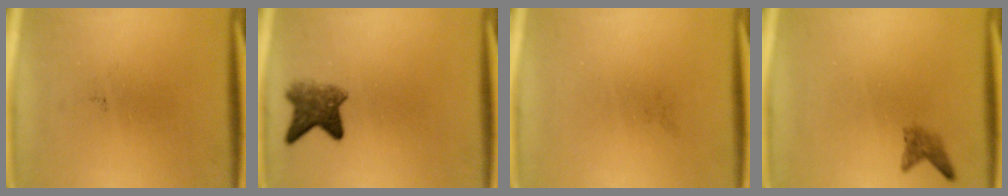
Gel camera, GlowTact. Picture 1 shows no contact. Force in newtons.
{"total": 4.8}
{"total": 0.0}
{"total": 1.6}